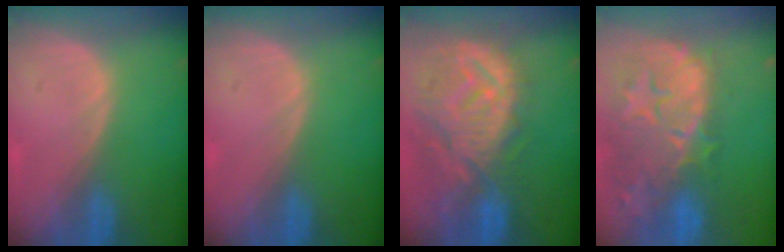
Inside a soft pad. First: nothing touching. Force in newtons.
{"total": 0.0}
{"total": 12.7, "press": 11.2, "slide": 5.9}
{"total": 14.6, "press": 11.8, "slide": 8.6}